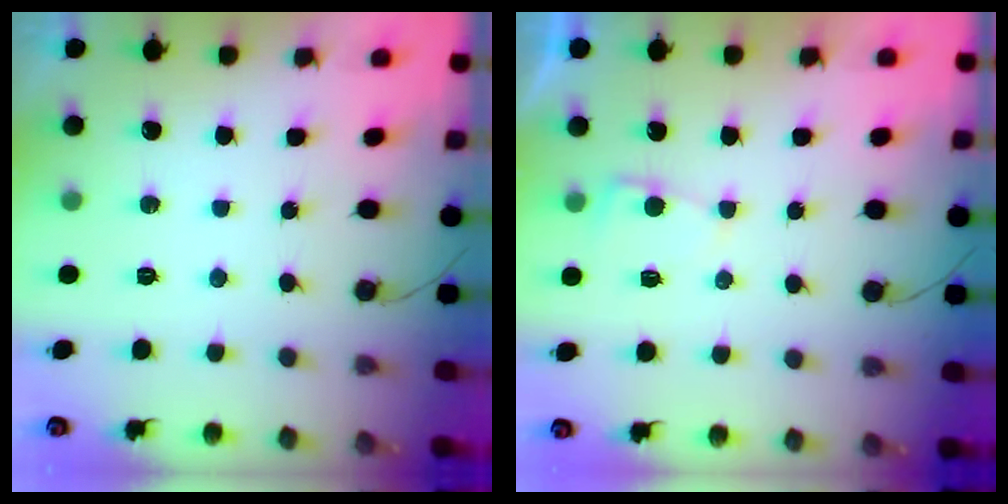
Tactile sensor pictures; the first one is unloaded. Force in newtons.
{"total": 2.1, "press": 2.1, "slide": 0.3}